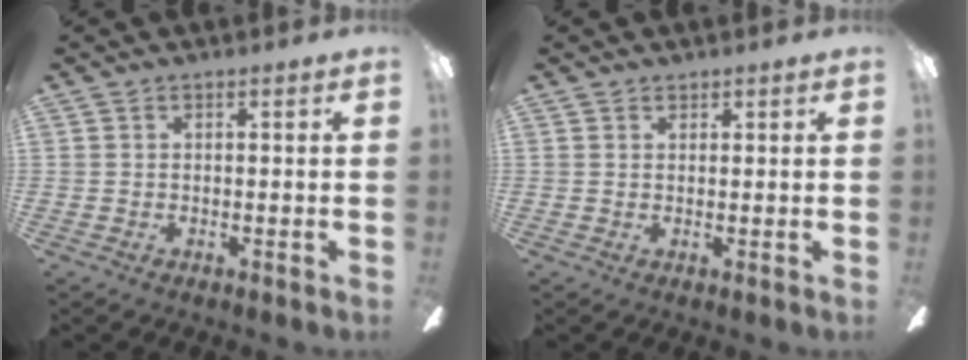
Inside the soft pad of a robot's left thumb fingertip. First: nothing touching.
{"total": 1.0, "force": [0.9, 0.5, 0.0], "torque": [-0.001, 0.000, 0.017]}